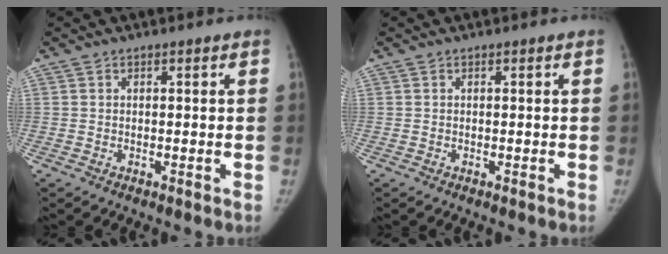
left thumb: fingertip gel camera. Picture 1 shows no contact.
{"total": 0.0}